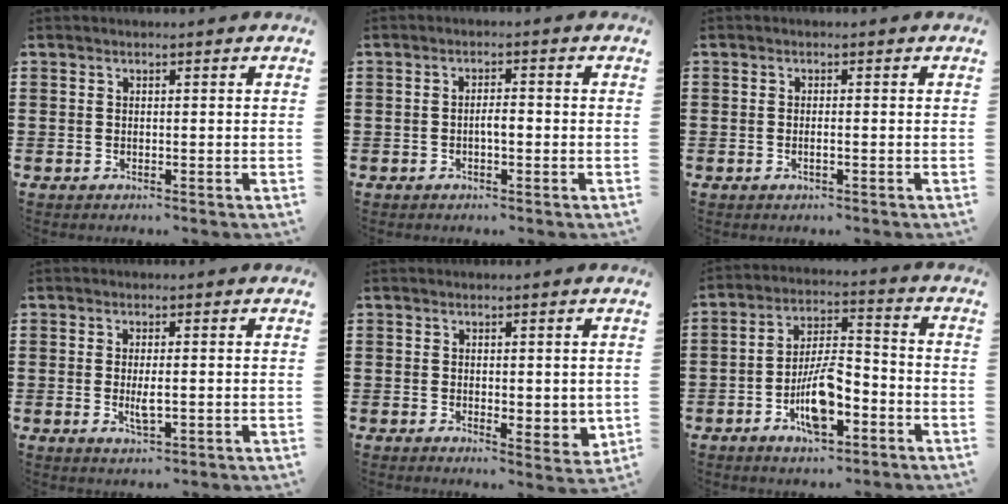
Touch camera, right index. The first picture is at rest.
{"total": 2.3, "force": [-0.7, 0.7, 2.1], "torque": [-0.038, 0.003, -0.013]}
{"total": 0.9, "force": [-0.4, 0.1, 0.9], "torque": [-0.016, -0.004, -0.006]}
{"total": 3.0, "force": [-0.3, 0.8, 2.9], "torque": [-0.058, -0.005, -0.008]}
{"total": 2.4, "force": [0.6, 1.3, 1.9], "torque": [-0.030, 0.005, 0.008]}
{"total": 9.0, "force": [-4.0, 3.3, 7.3], "torque": [-0.151, 0.000, -0.075]}